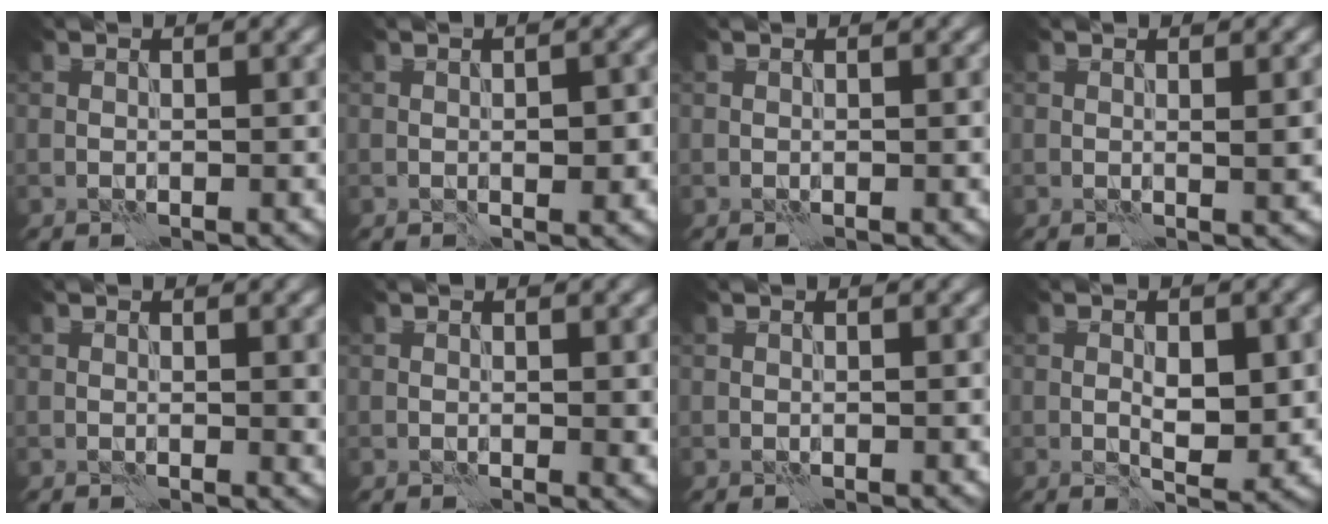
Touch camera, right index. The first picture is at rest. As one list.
[{"total": 2.5, "force": [-0.4, 1.0, 2.3], "torque": [-0.031, 0.001, -0.003]}, {"total": 0.0}, {"total": 1.2, "force": [0.2, 0.1, 1.2], "torque": [-0.016, 0.001, 0.001]}, {"total": 1.0, "force": [0.3, 0.2, 0.9], "torque": [-0.009, -0.002, 0.004]}, {"total": 0.9, "force": [0.3, 0.3, 0.8], "torque": [-0.007, -0.002, 0.003]}, {"total": 0.0}, {"total": 3.8, "force": [-0.1, 1.6, 3.5], "torque": [-0.054, -0.003, 0.001]}]